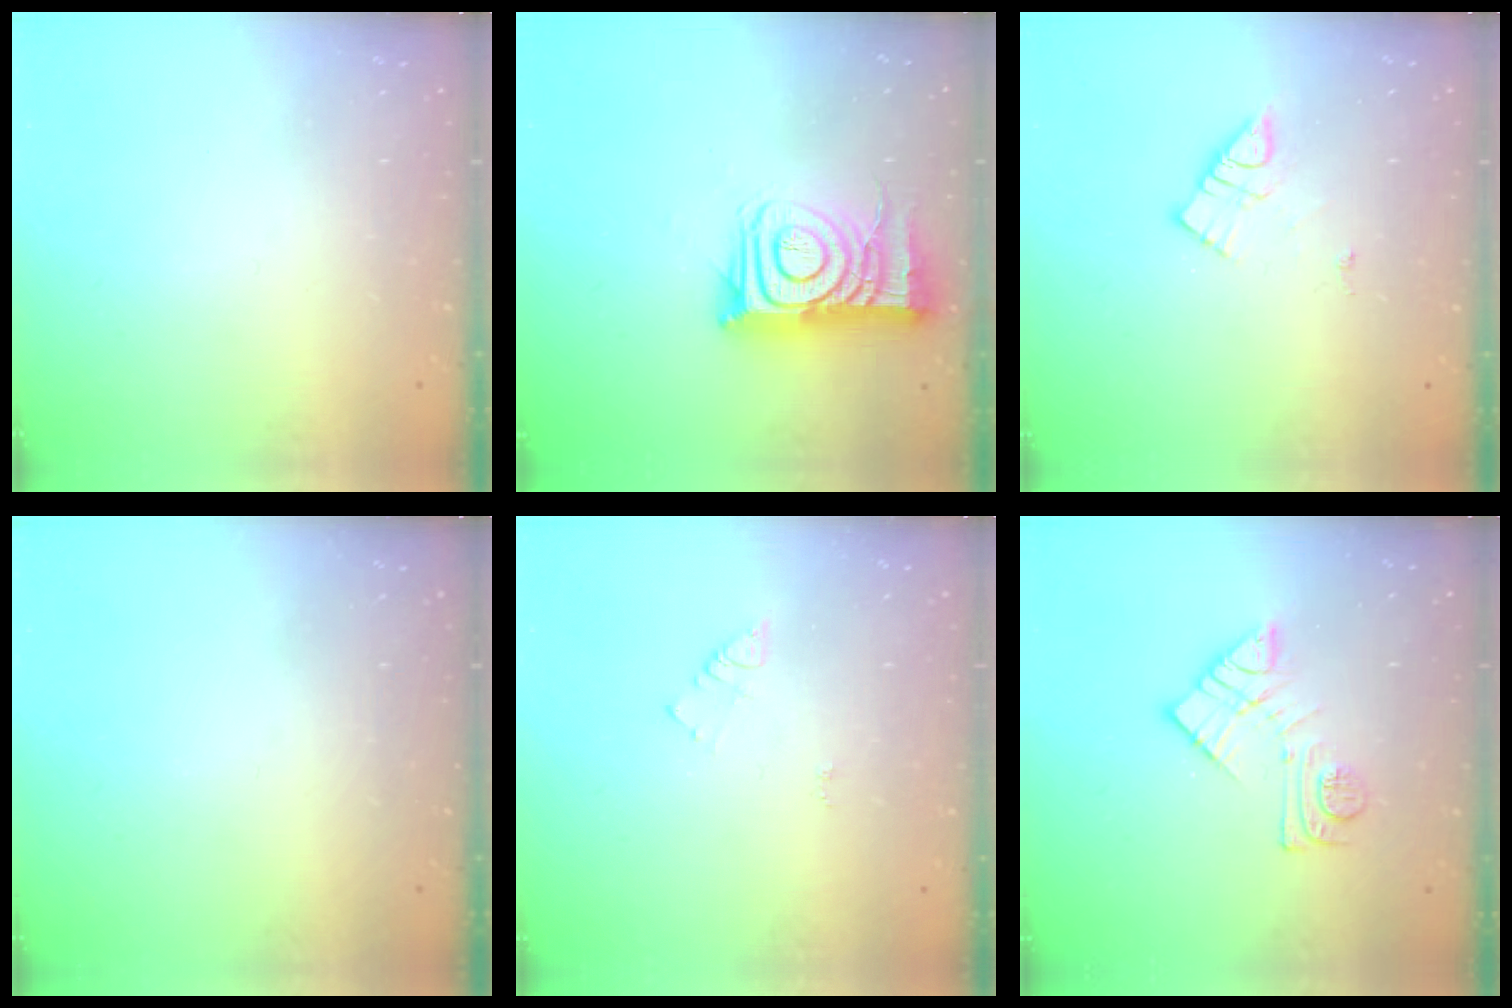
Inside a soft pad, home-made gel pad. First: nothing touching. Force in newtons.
{"total": 13.6, "press": 13.6, "slide": 1.0}
{"total": 9.3, "press": 9.3, "slide": 0.5}
{"total": 0.0}
{"total": 5.4, "press": 5.4, "slide": 0.5}
{"total": 11.3, "press": 11.3, "slide": 0.4}